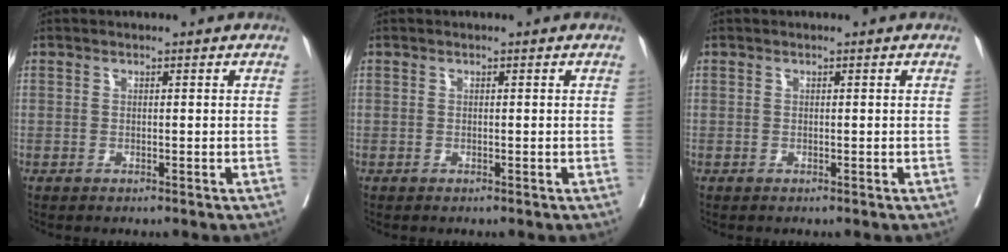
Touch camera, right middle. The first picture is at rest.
{"total": 0.0}
{"total": 0.0}